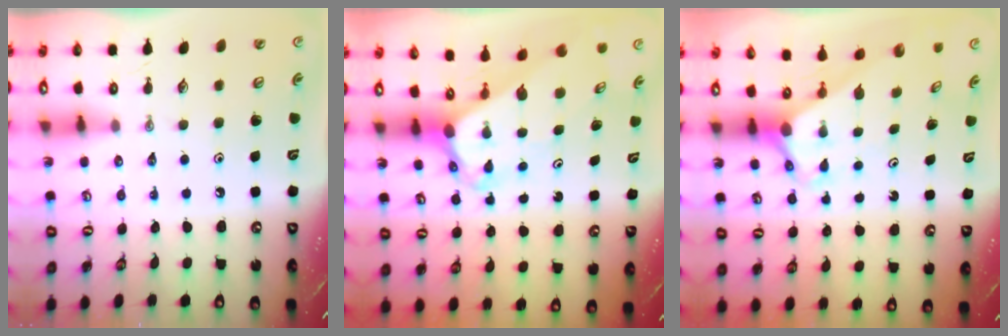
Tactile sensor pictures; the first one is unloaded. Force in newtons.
{"total": 4.6, "press": 4.5, "slide": 0.4}
{"total": 2.7, "press": 2.7, "slide": 0.0}